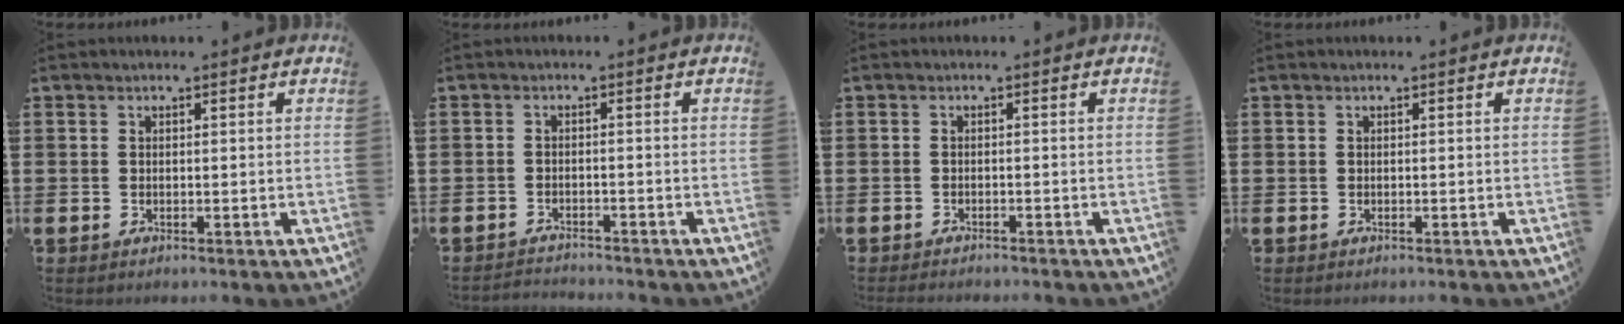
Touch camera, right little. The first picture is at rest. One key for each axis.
{"total": 1.6, "fx": -1.6, "fy": 0.0, "fz": -0.2, "tx": -0.003, "ty": 0.003, "tz": -0.035}
{"total": 0.8, "fx": -0.8, "fy": 0.0, "fz": 0.0, "tx": -0.002, "ty": -0.001, "tz": -0.017}
{"total": 0.0}